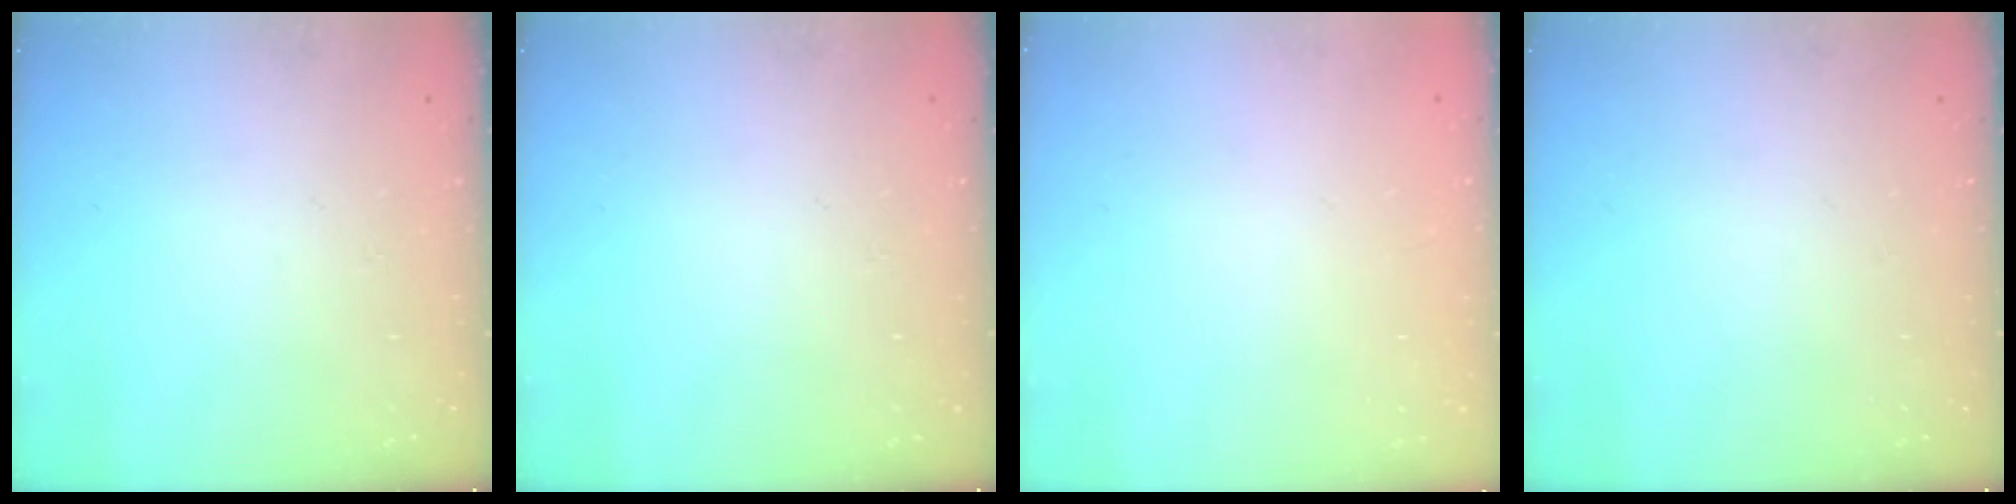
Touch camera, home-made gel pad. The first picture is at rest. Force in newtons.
{"total": 0.0}
{"total": 2.0, "press": 2.0, "slide": 0.1}
{"total": 0.0}